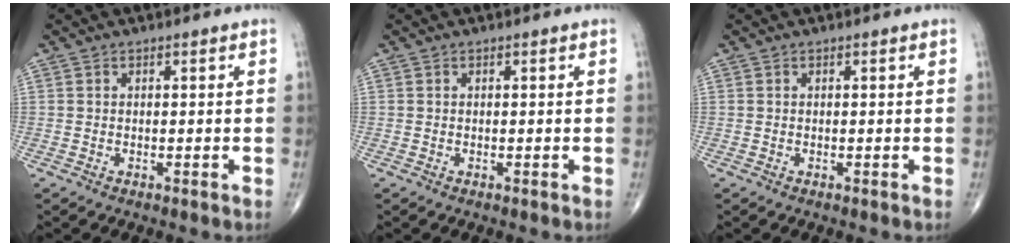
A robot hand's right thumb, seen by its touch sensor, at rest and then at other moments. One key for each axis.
{"total": 0.0}
{"total": 0.0}